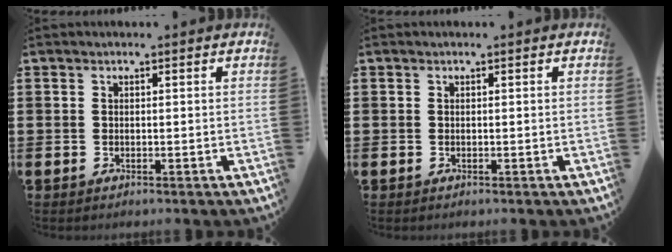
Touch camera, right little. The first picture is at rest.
{"total": 0.0}